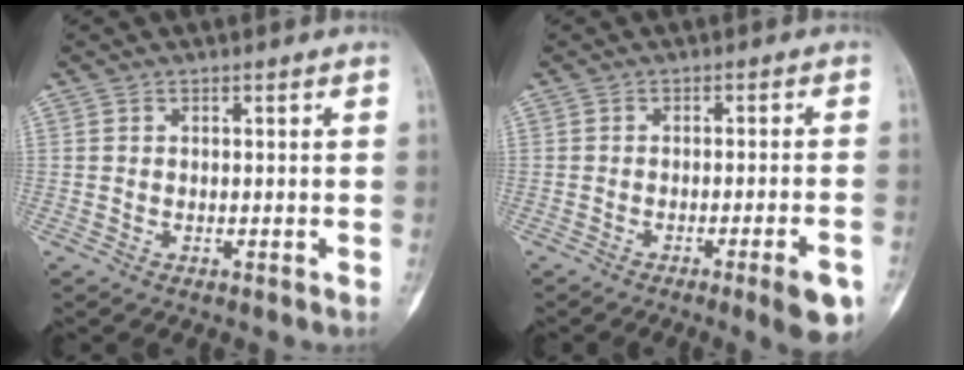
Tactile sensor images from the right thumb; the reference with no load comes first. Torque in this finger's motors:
{"motor_torque": [2.17, 1.11, 1.18, -1.56, 0.24]}